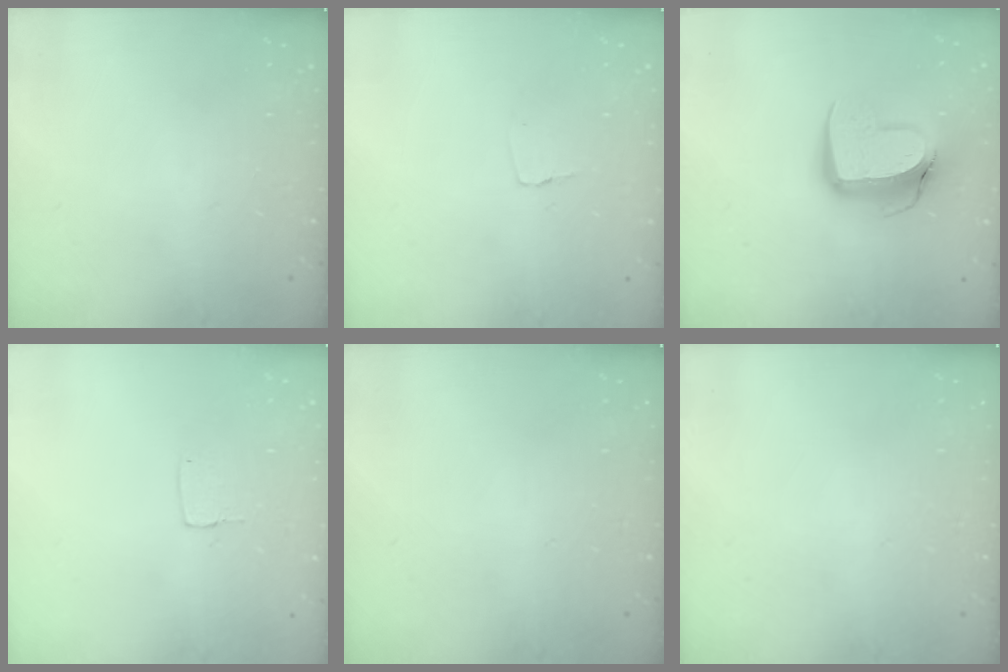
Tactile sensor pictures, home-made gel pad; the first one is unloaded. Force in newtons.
{"total": 2.6, "press": 2.6, "slide": 0.2}
{"total": 12.9, "press": 12.9, "slide": 1.2}
{"total": 3.2, "press": 3.2, "slide": 0.2}
{"total": 0.0}
{"total": 0.0}